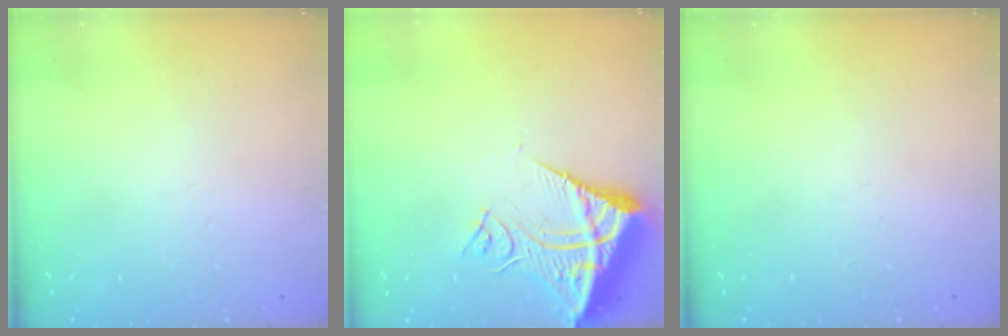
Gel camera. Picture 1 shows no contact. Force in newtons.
{"total": 13.5, "press": 13.3, "slide": 1.8}
{"total": 0.0}